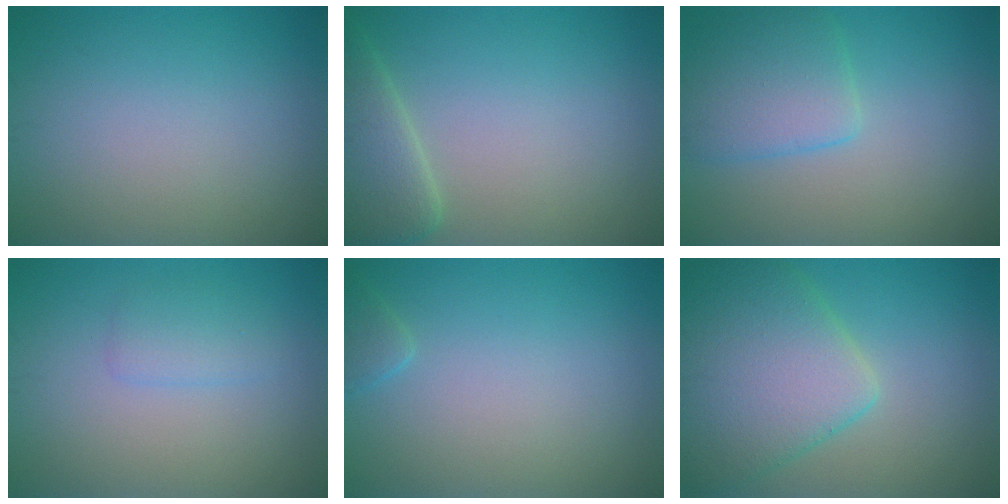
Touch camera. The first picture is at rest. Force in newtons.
{"total": 4.3, "press": 4.3, "slide": 0.4}
{"total": 4.4, "press": 4.4, "slide": 0.3}
{"total": 1.7, "press": 1.7, "slide": 0.2}
{"total": 1.1, "press": 1.1, "slide": 0.1}
{"total": 8.2, "press": 8.2, "slide": 0.4}